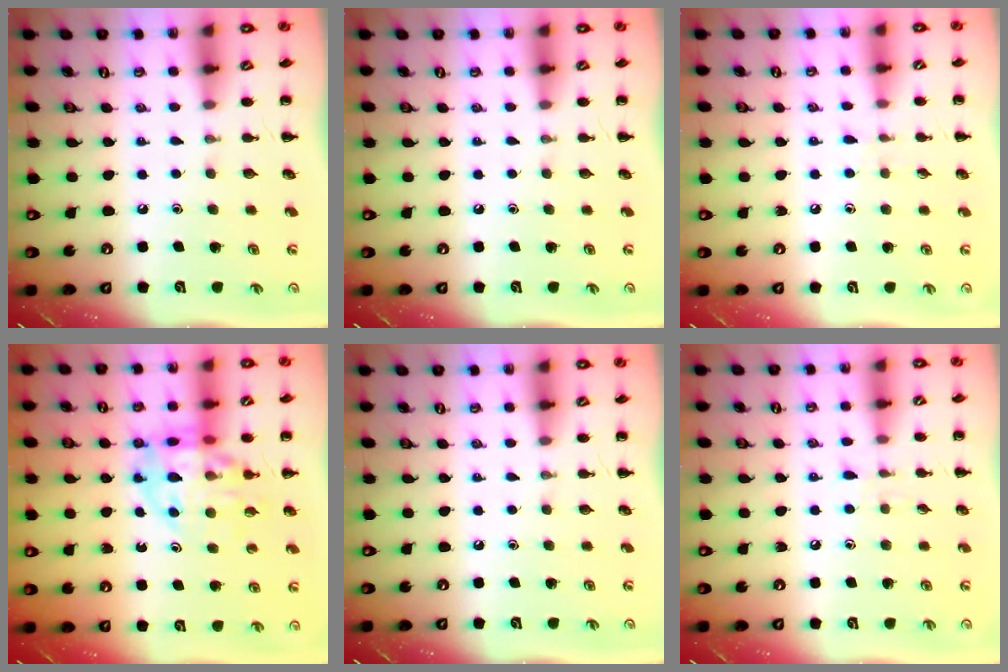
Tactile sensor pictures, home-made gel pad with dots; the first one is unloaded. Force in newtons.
{"total": 0.0}
{"total": 5.8, "press": 5.4, "slide": 2.1}
{"total": 14.7, "press": 14.3, "slide": 3.6}
{"total": 0.0}
{"total": 5.1, "press": 4.7, "slide": 2.0}